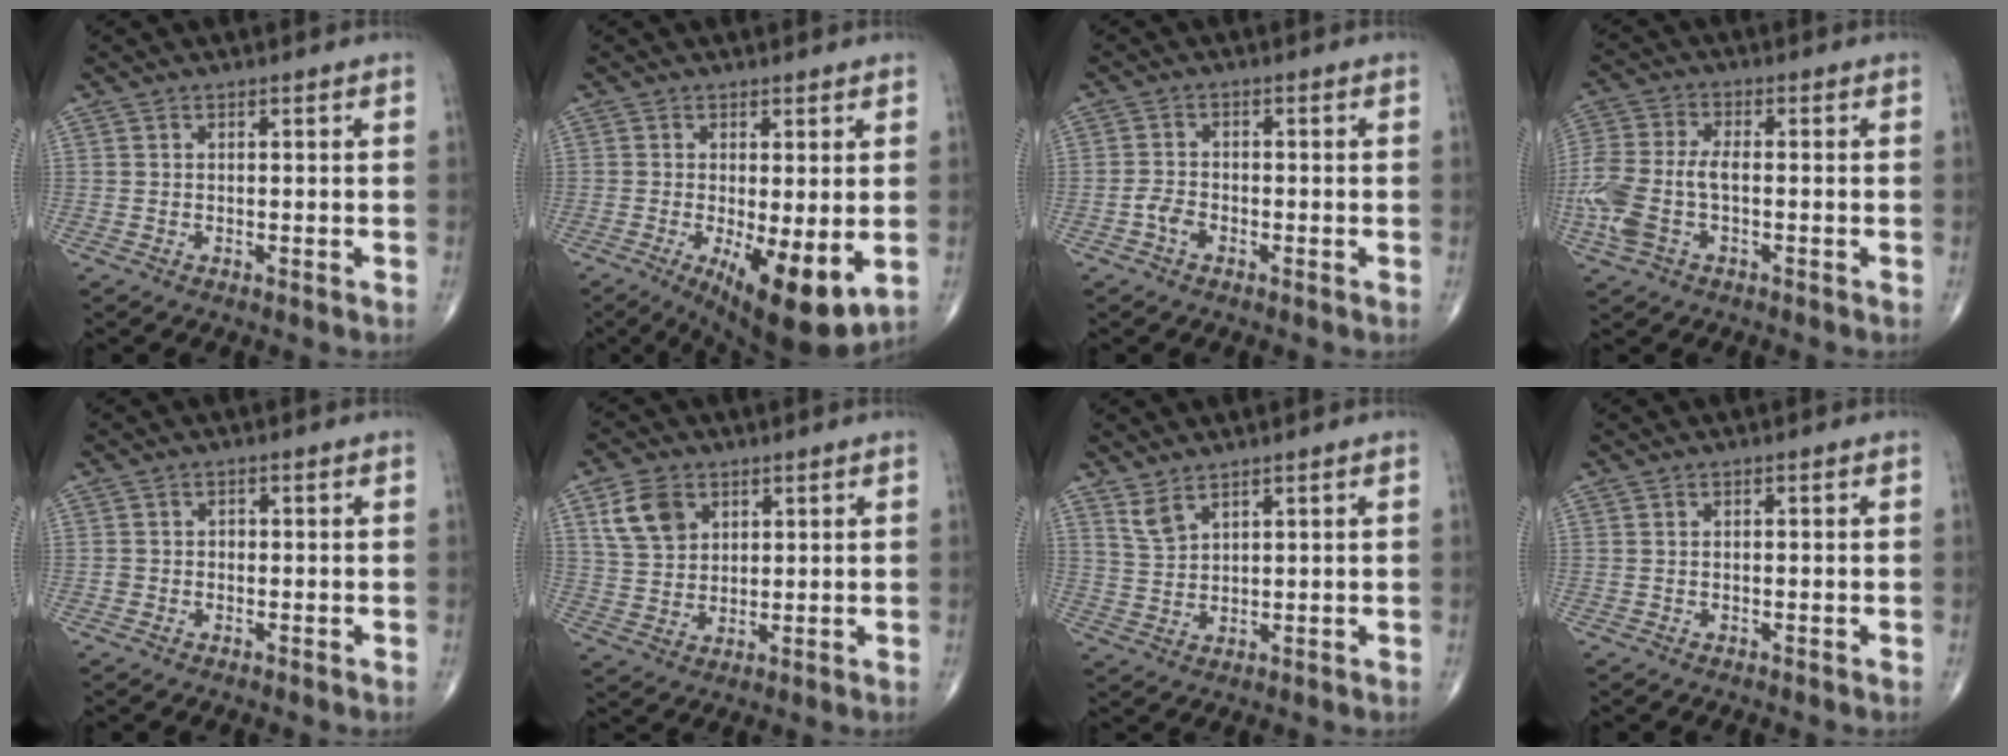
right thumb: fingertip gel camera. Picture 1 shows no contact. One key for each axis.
{"total": 11.6, "fx": -2.6, "fy": 3.7, "fz": 10.7, "tx": -0.159, "ty": -0.028, "tz": -0.029}
{"total": 2.6, "fx": -1.3, "fy": 1.6, "fz": 1.5, "tx": -0.029, "ty": 0.009, "tz": -0.028}
{"total": 11.3, "fx": -2.3, "fy": 6.1, "fz": 9.2, "tx": -0.234, "ty": 0.018, "tz": -0.046}
{"total": 1.3, "fx": -0.4, "fy": 1.2, "fz": 0.2, "tx": 0.006, "ty": 0.007, "tz": -0.010}
{"total": 8.2, "fx": 3.6, "fy": 5.9, "fz": 4.3, "tx": -0.062, "ty": -0.010, "tz": 0.073}
{"total": 3.4, "fx": 2.6, "fy": 1.3, "fz": 1.8, "tx": -0.034, "ty": -0.015, "tz": 0.062}
{"total": 0.0}